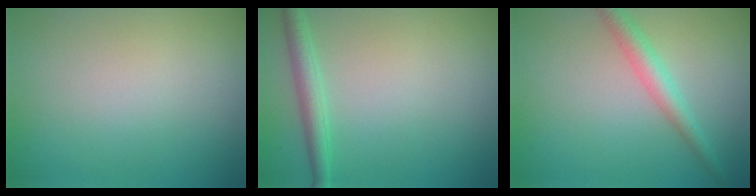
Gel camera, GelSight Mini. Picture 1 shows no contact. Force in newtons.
{"total": 2.3, "press": 2.3, "slide": 0.1}
{"total": 2.6, "press": 2.5, "slide": 0.1}